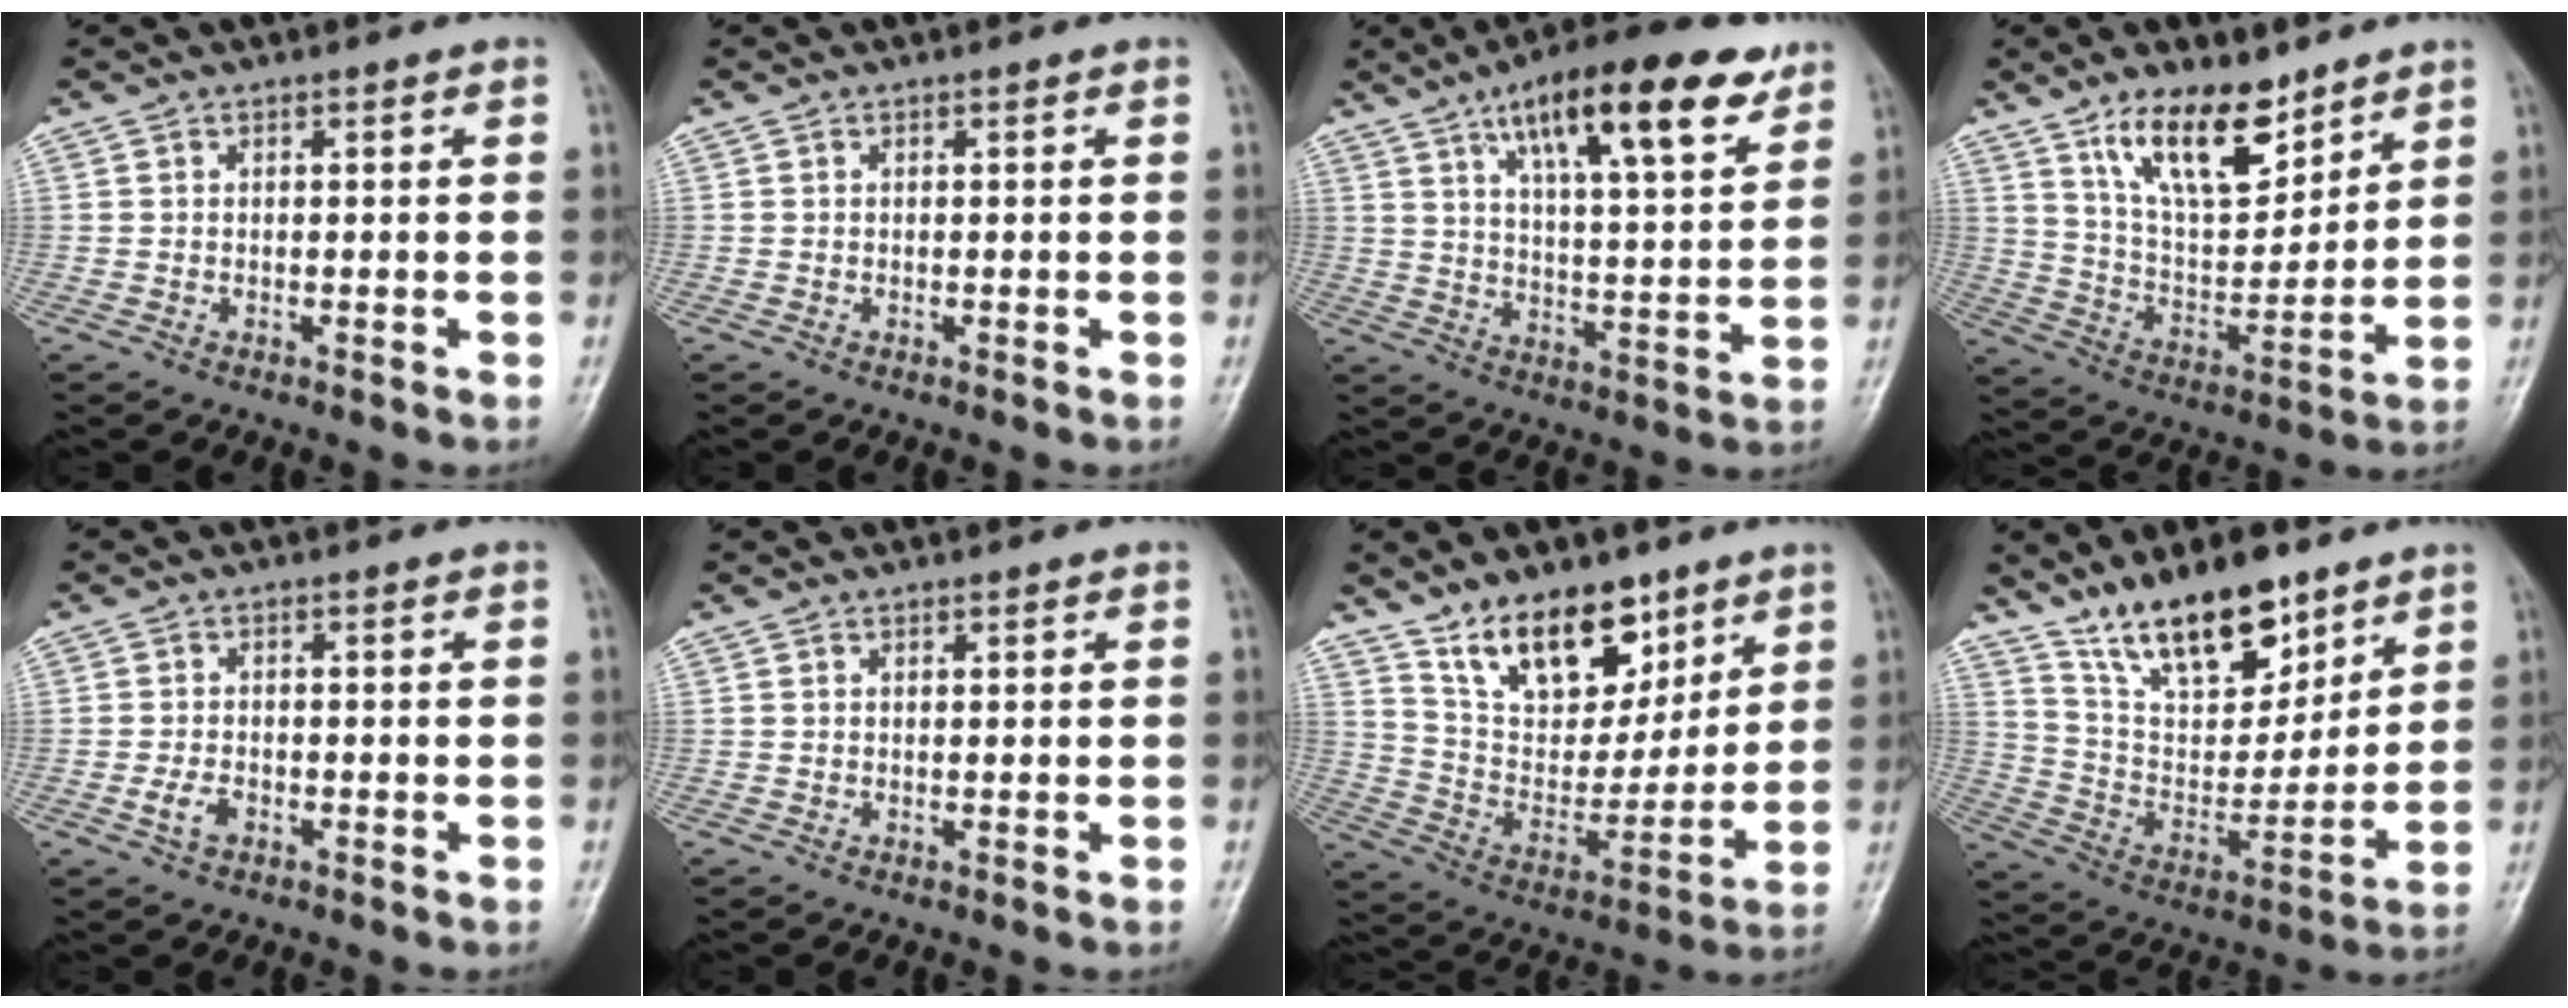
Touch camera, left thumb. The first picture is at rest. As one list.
[{"total": 0.0}, {"total": 18.8, "force": [10.7, 5.7, 14.4], "torque": [-0.193, -0.034, 0.168]}, {"total": 14.5, "force": [9.7, 6.1, 9.0], "torque": [-0.117, -0.065, 0.182]}, {"total": 2.9, "force": [-1.2, 1.7, 1.9], "torque": [-0.039, 0.007, -0.022]}, {"total": 0.5, "force": [0.3, 0.2, 0.3], "torque": [-0.005, -0.002, 0.005]}, {"total": 17.1, "force": [11.0, 9.3, 9.2], "torque": [-0.093, -0.064, 0.204]}, {"total": 17.9, "force": [12.6, 7.5, 10.2], "torque": [-0.120, -0.072, 0.232]}]